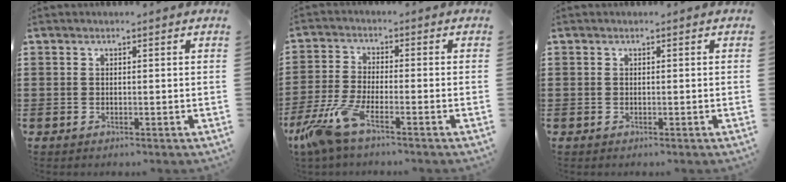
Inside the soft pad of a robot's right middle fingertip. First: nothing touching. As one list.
[{"total": 7.2, "force": [-4.7, 1.4, 5.2], "torque": [-0.138, -0.021, -0.096]}, {"total": 0.0}]